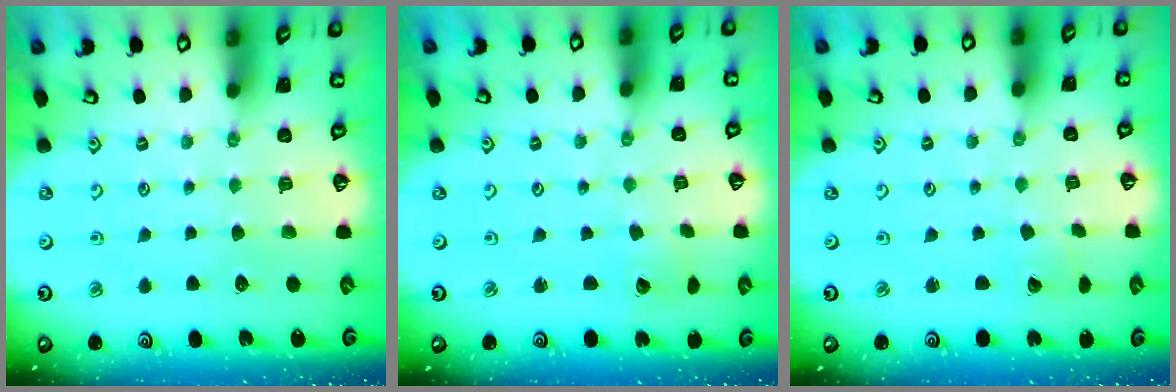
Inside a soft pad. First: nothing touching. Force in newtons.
{"total": 2.1, "press": 2.1, "slide": 0.2}
{"total": 2.0, "press": 2.0, "slide": 0.2}